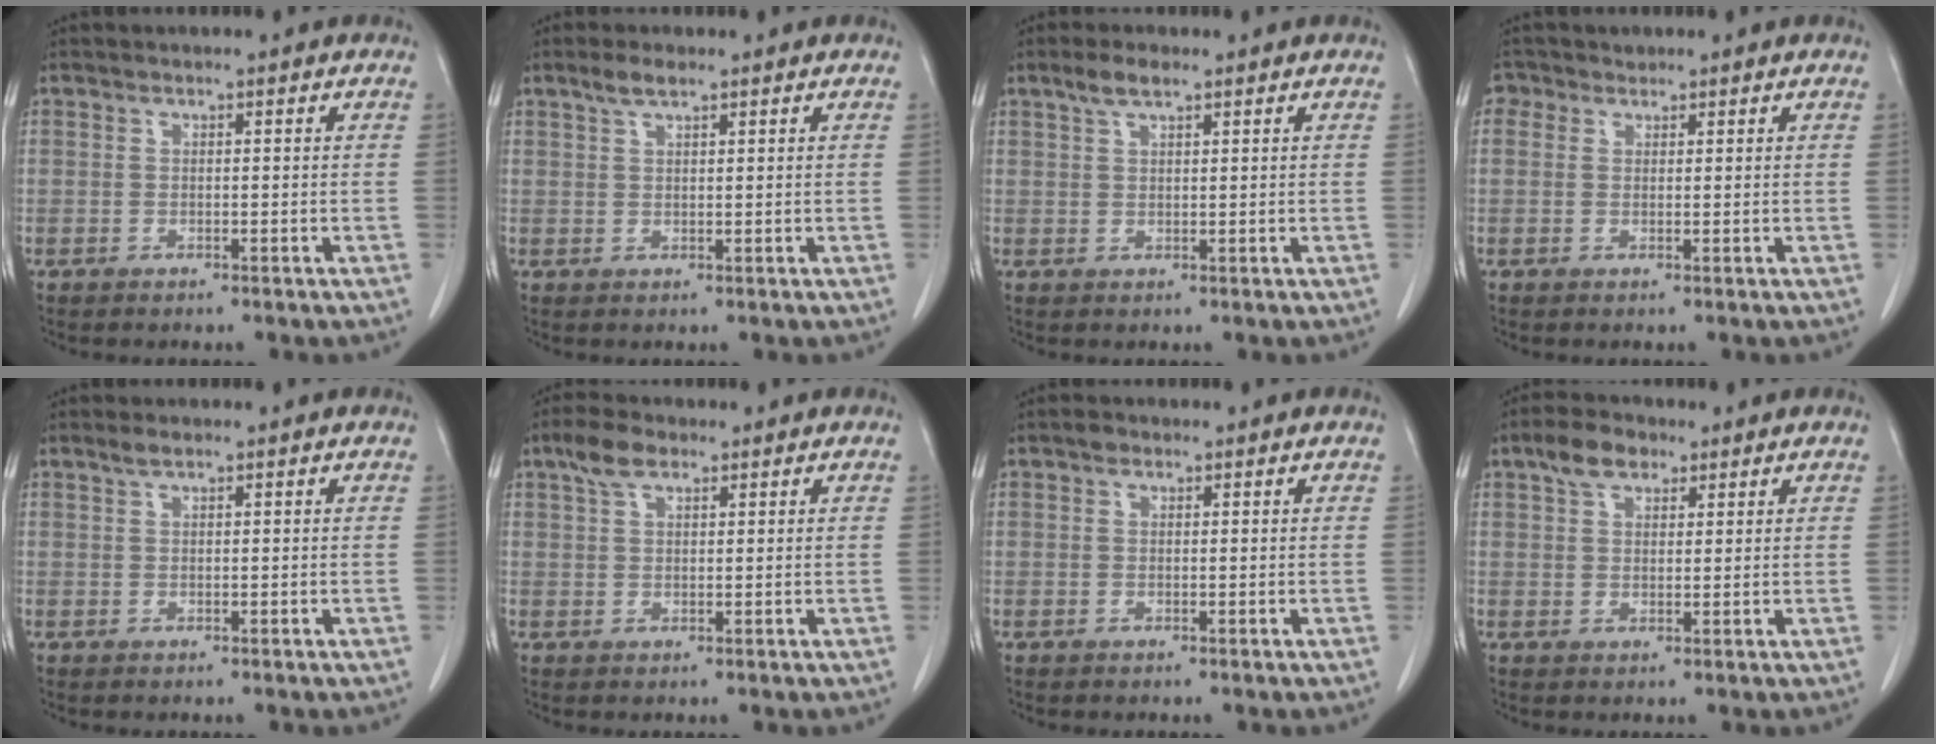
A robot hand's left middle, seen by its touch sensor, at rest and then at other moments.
{"total": 2.5, "force": [1.9, 0.6, 1.6], "torque": [-0.036, 0.007, 0.037]}
{"total": 3.0, "force": [2.1, 0.8, 2.0], "torque": [-0.045, 0.008, 0.043]}
{"total": 2.0, "force": [1.2, 1.6, 0.1], "torque": [0.001, 0.011, 0.017]}
{"total": 1.1, "force": [0.8, 0.1, 0.6], "torque": [-0.017, 0.004, 0.019]}
{"total": 3.9, "force": [2.5, 1.7, 2.4], "torque": [-0.055, 0.013, 0.049]}
{"total": 0.8, "force": [0.6, 0.5, 0.3], "torque": [-0.007, 0.005, 0.008]}
{"total": 4.7, "force": [3.0, 2.6, 2.6], "torque": [-0.052, 0.013, 0.056]}